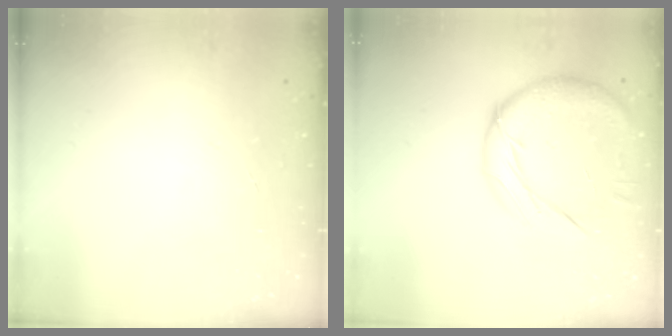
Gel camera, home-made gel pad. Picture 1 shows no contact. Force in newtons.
{"total": 14.2, "press": 14.2, "slide": 0.8}